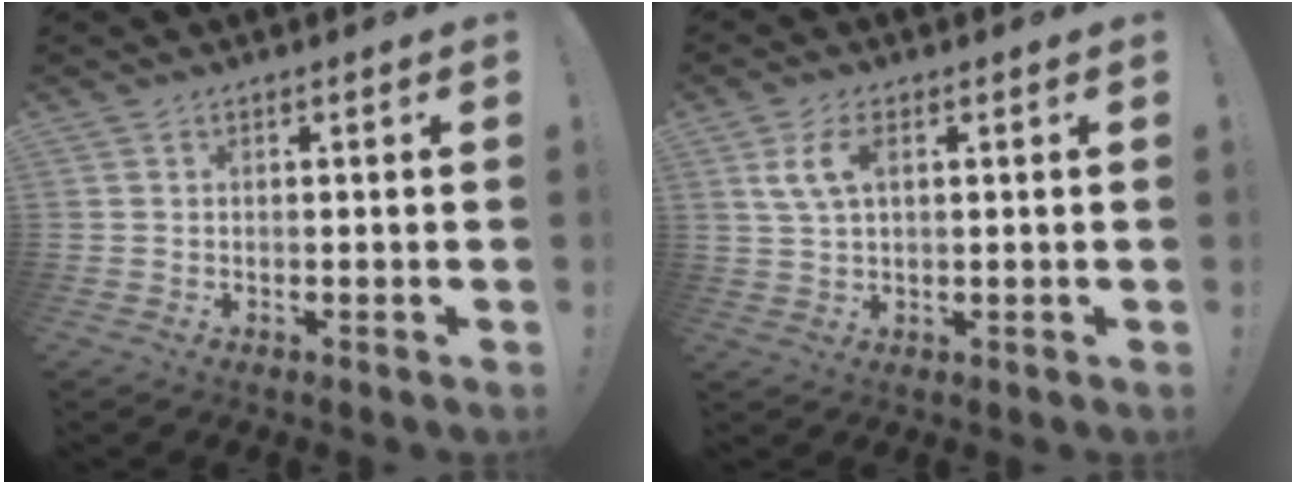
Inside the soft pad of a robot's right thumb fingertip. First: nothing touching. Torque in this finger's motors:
{"motor_torque": [0.15, 0.15, 0.13, -0.04, 0.02]}